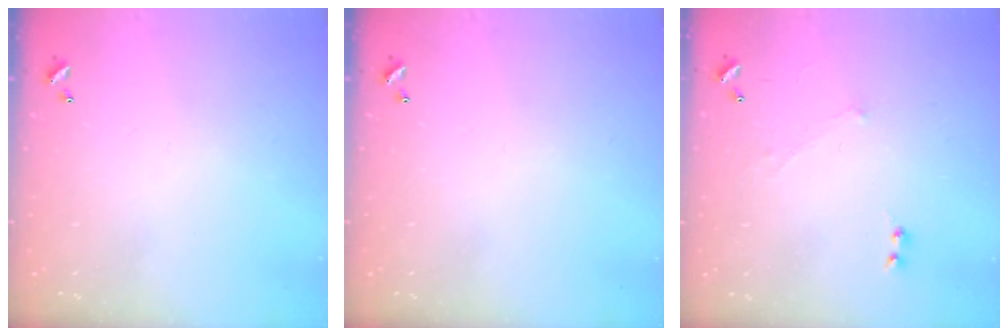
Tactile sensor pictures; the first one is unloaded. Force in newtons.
{"total": 0.0}
{"total": 0.9, "press": 0.3, "slide": 0.8}